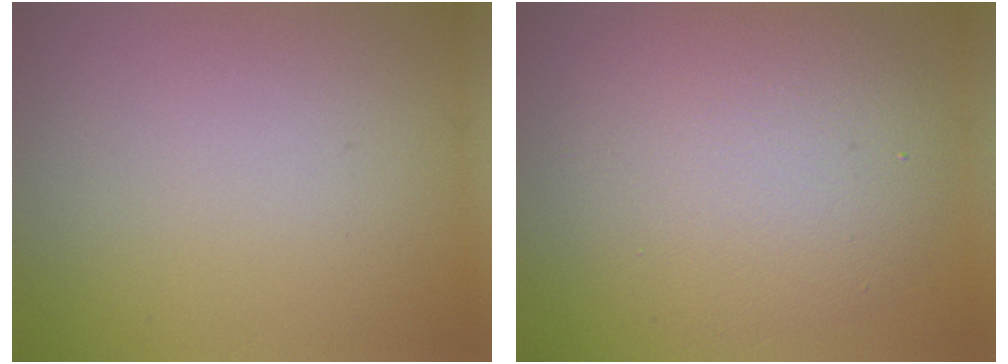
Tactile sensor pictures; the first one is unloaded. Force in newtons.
{"total": 7.7, "press": 7.6, "slide": 0.6}